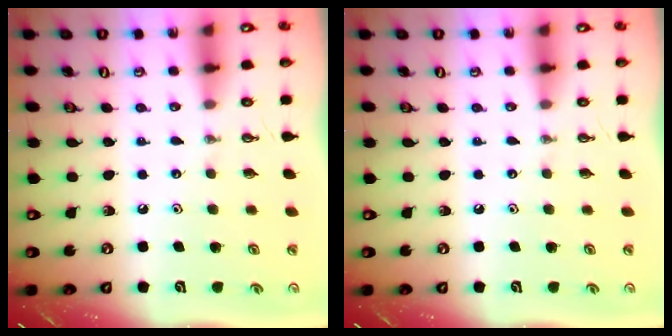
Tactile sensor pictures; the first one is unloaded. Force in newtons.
{"total": 0.0}